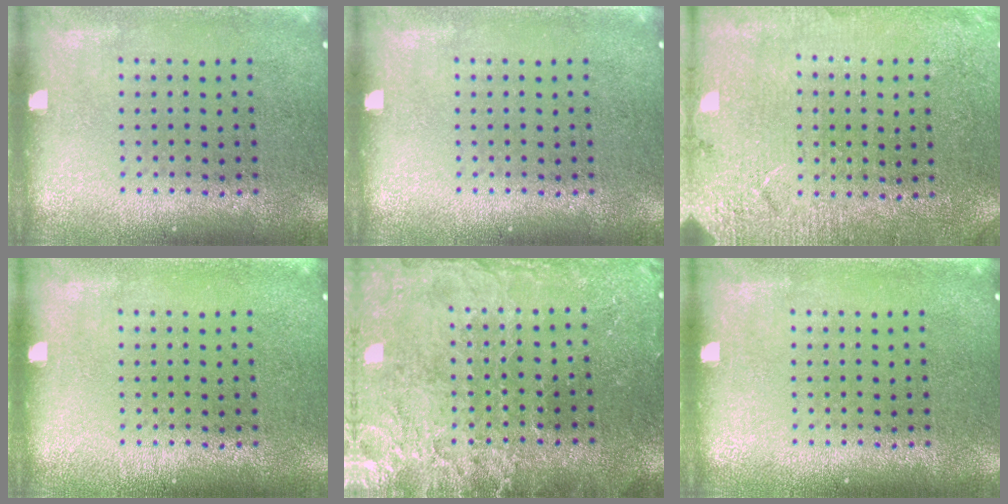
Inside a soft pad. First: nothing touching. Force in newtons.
{"total": 0.0}
{"total": 2.5, "press": 2.5, "slide": 0.2}
{"total": 0.0}
{"total": 3.2, "press": 3.1, "slide": 0.7}
{"total": 0.0}